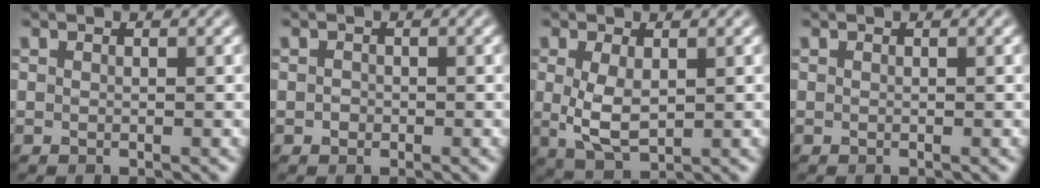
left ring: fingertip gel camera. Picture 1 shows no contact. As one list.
[{"total": 0.7, "force": [-0.2, 0.6, 0.2], "torque": [-0.002, -0.004, -0.005]}, {"total": 3.6, "force": [0.3, 1.8, 3.1], "torque": [-0.069, -0.001, 0.010]}, {"total": 0.0}]